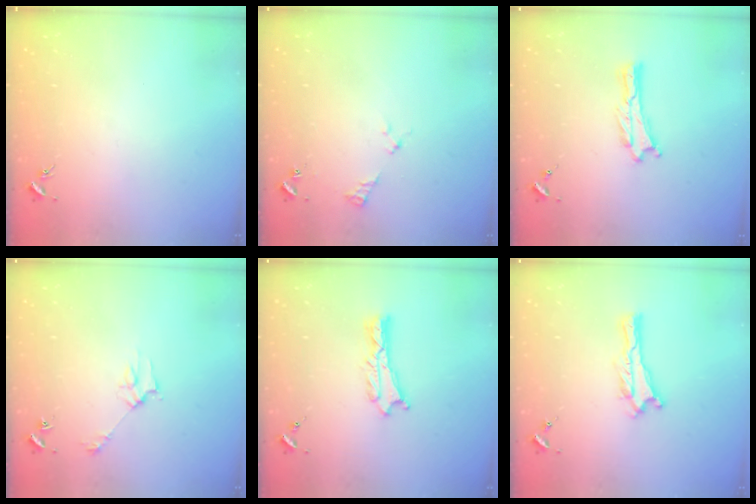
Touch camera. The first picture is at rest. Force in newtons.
{"total": 2.5, "press": 2.5, "slide": 0.3}
{"total": 0.0}
{"total": 2.8, "press": 2.8, "slide": 0.2}
{"total": 1.3, "press": 1.3, "slide": 0.1}
{"total": 0.0}